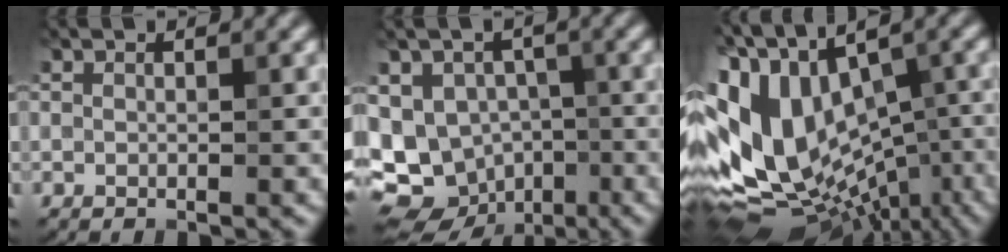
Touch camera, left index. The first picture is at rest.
{"total": 12.0, "force": [-5.2, 9.5, 5.0], "torque": [-0.081, -0.021, -0.074]}
{"total": 14.8, "force": [-0.6, 8.9, 11.8], "torque": [-0.231, 0.002, 0.027]}